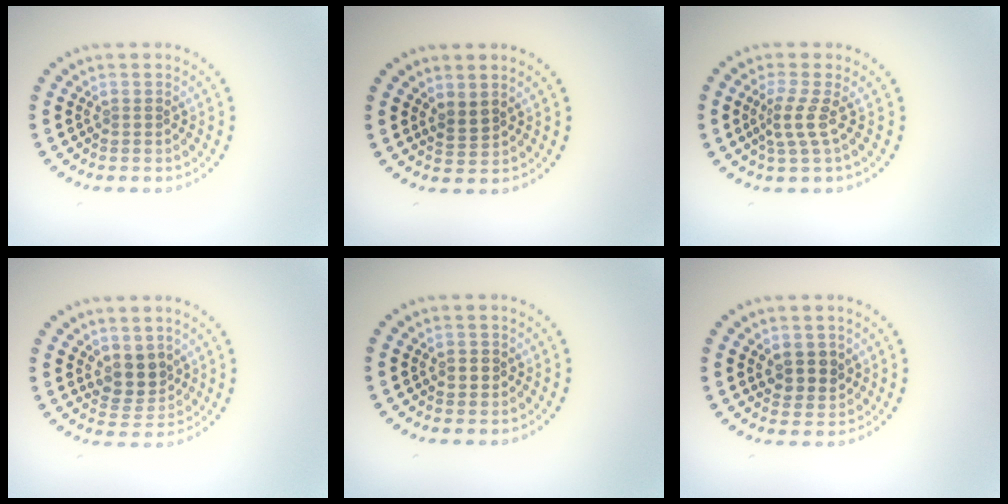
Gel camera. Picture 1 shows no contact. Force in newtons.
{"total": 1.4, "press": 1.2, "slide": 0.8}
{"total": 2.4, "press": 1.6, "slide": 1.8}
{"total": 2.9, "press": 2.5, "slide": 1.3}
{"total": 1.0, "press": 0.9, "slide": 0.1}
{"total": 2.6, "press": 2.4, "slide": 1.0}